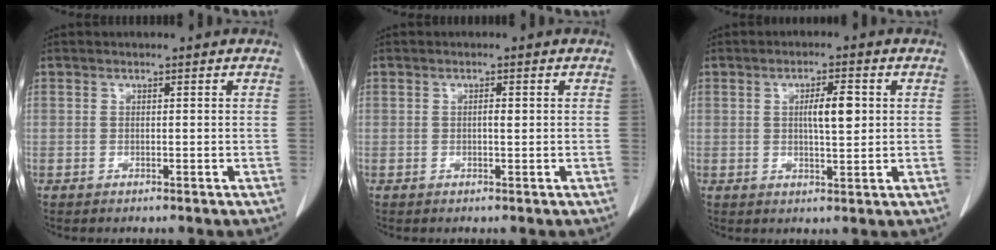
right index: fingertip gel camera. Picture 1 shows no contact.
{"total": 1.0, "force": [0.1, 0.2, 1.0], "torque": [-0.018, 0.001, 0.002]}
{"total": 4.8, "force": [0.8, 1.1, 4.6], "torque": [-0.077, 0.003, 0.014]}